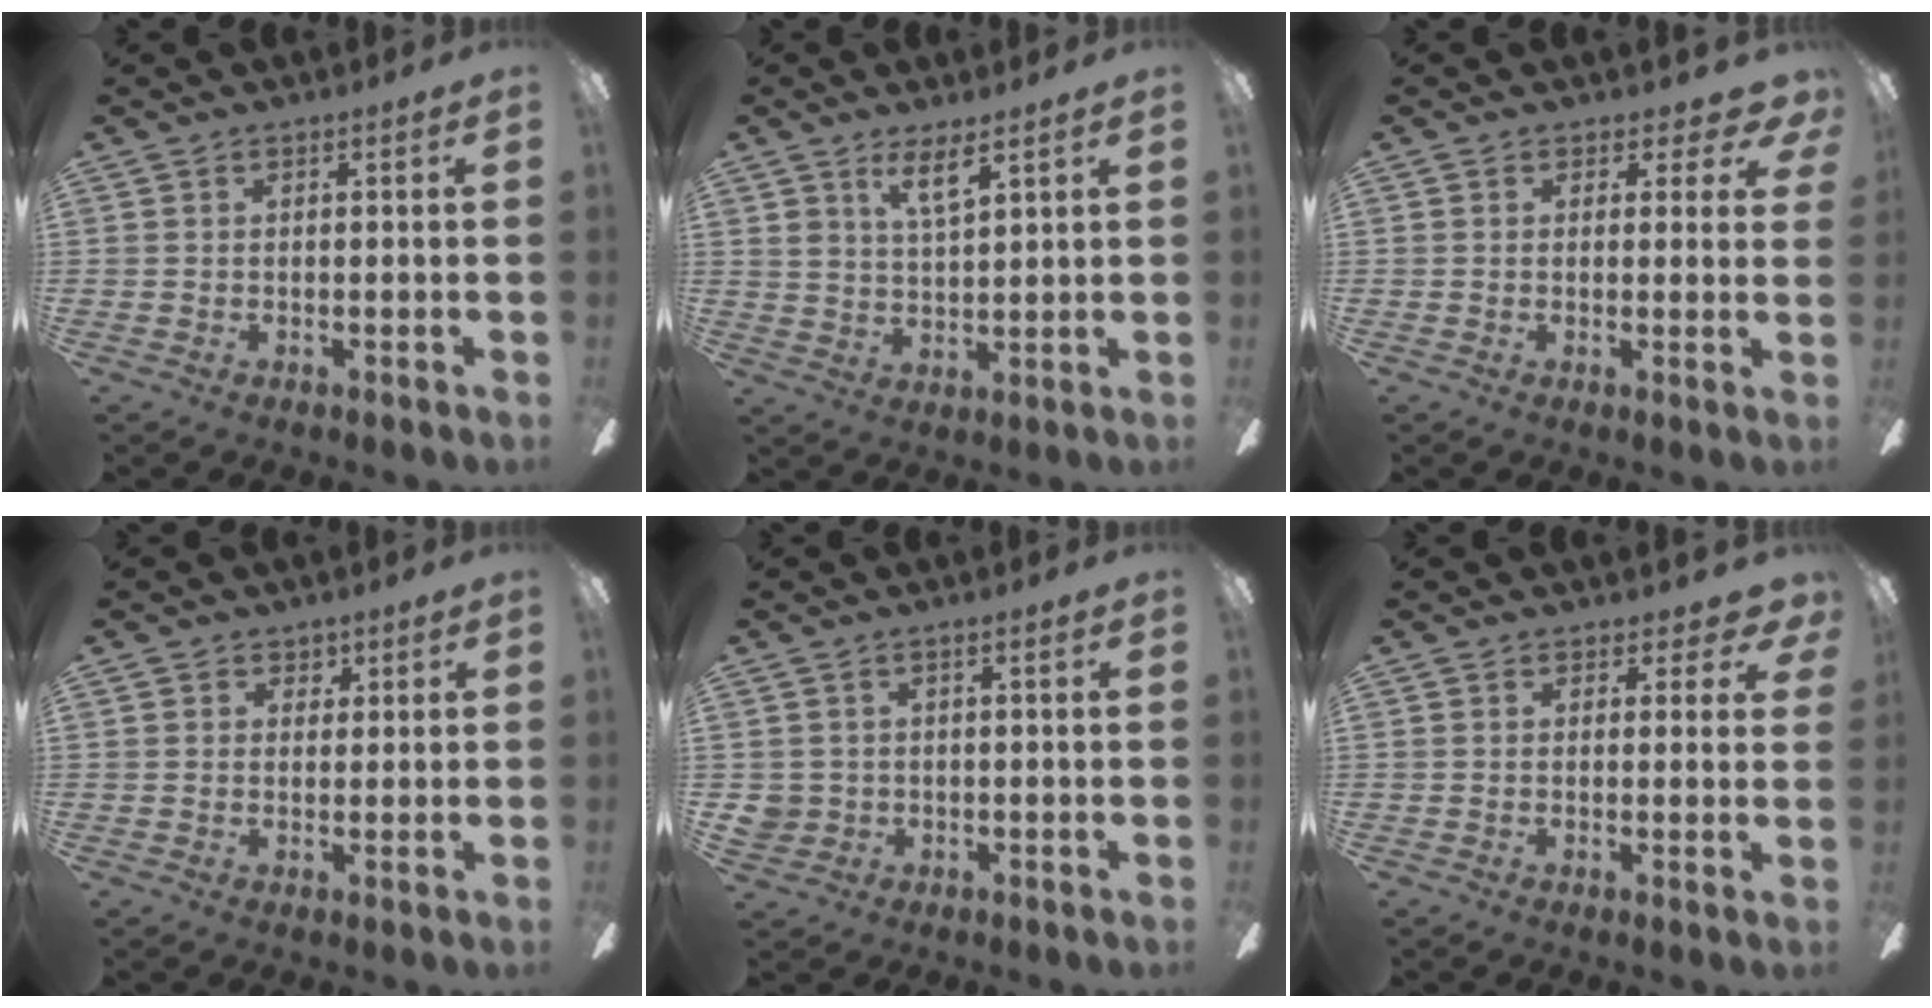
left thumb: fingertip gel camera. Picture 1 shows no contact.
{"total": 6.3, "force": [4.8, 1.6, 3.8], "torque": [-0.068, -0.024, 0.082]}
{"total": 4.1, "force": [2.3, 2.5, 2.2], "torque": [-0.013, -0.013, 0.038]}
{"total": 2.8, "force": [1.3, 2.5, 0.1], "torque": [0.008, 0.001, 0.021]}
{"total": 3.0, "force": [-0.1, 2.9, 0.7], "torque": [-0.017, 0.007, -0.002]}
{"total": 3.3, "force": [1.9, 2.2, 1.5], "torque": [-0.009, -0.009, 0.033]}